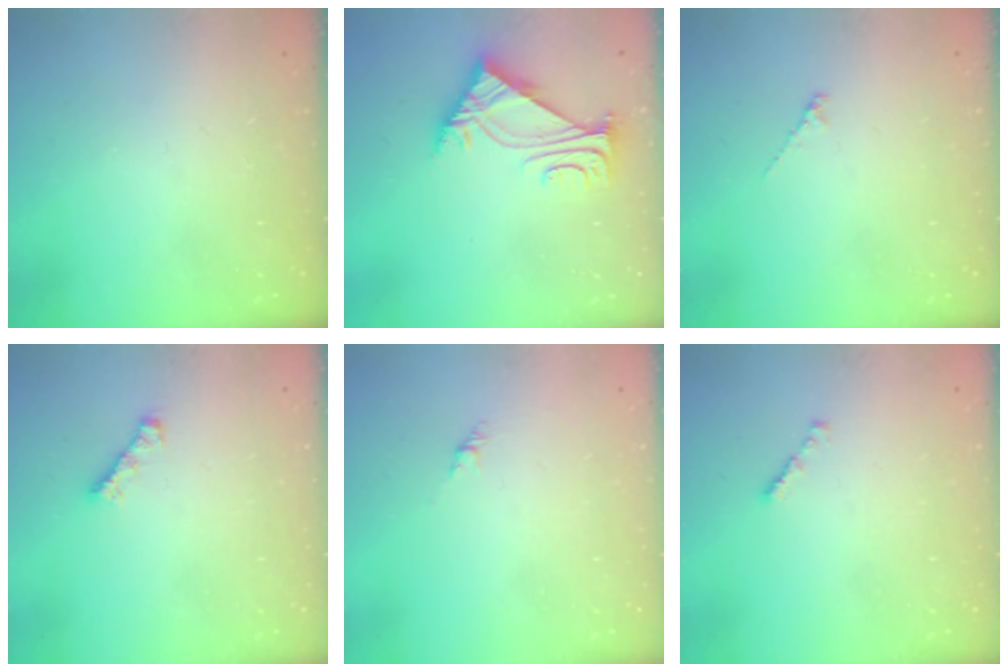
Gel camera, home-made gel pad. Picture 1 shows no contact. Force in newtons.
{"total": 5.9, "press": 5.8, "slide": 1.1}
{"total": 1.2, "press": 1.1, "slide": 0.4}
{"total": 1.9, "press": 1.8, "slide": 0.6}
{"total": 2.7, "press": 2.6, "slide": 0.7}
{"total": 0.8, "press": 0.7, "slide": 0.4}